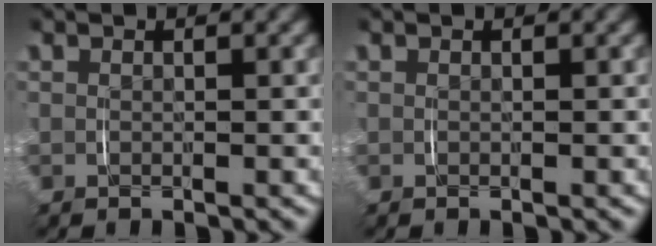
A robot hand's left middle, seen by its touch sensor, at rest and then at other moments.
{"total": 0.0}